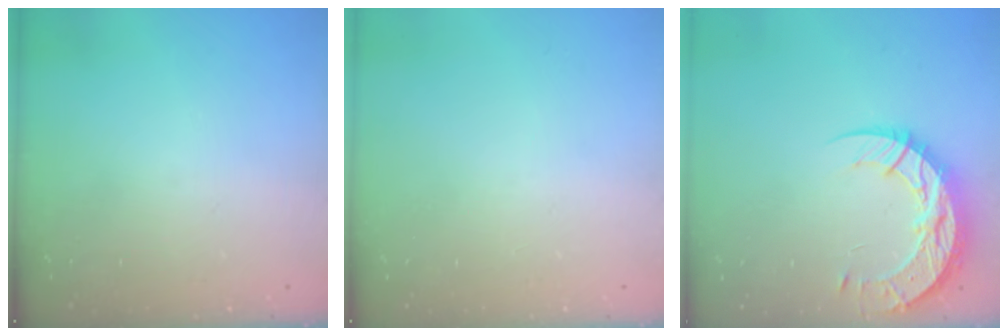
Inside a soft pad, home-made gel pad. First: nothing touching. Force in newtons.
{"total": 0.0}
{"total": 13.5, "press": 13.5, "slide": 1.0}